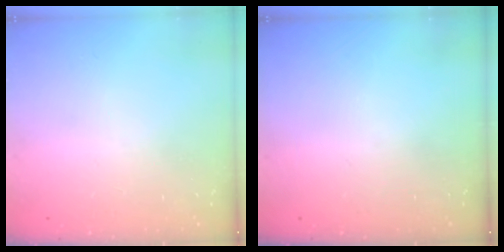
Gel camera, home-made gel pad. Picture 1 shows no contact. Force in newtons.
{"total": 0.0}